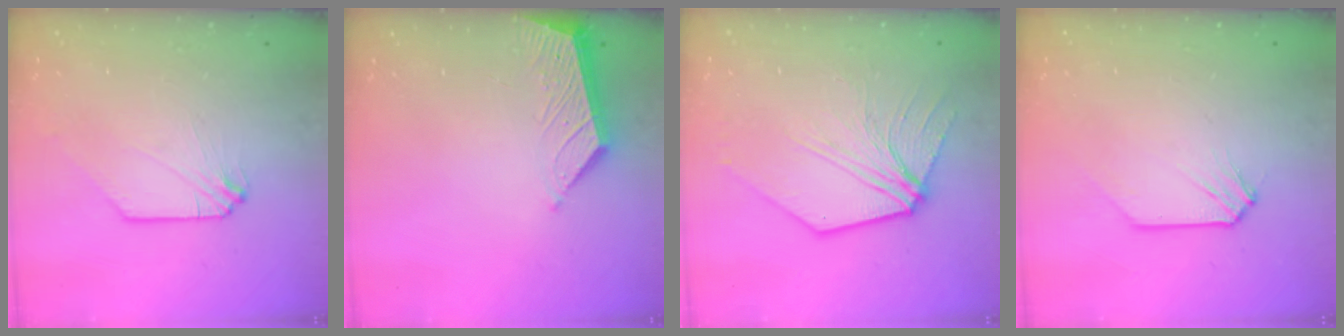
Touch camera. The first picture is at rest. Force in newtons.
{"total": 4.7, "press": 4.7, "slide": 0.1}
{"total": 10.2, "press": 10.1, "slide": 1.3}
{"total": 0.0}